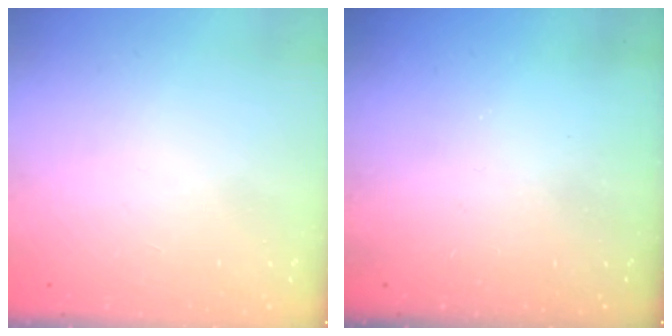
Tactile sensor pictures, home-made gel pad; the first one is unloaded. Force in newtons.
{"total": 0.0}